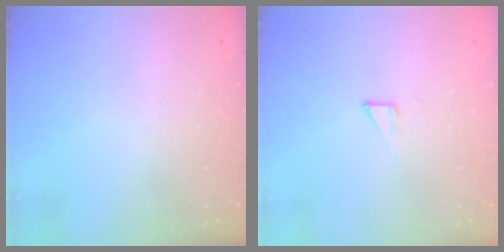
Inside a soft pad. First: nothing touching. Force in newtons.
{"total": 3.3, "press": 3.3, "slide": 0.3}